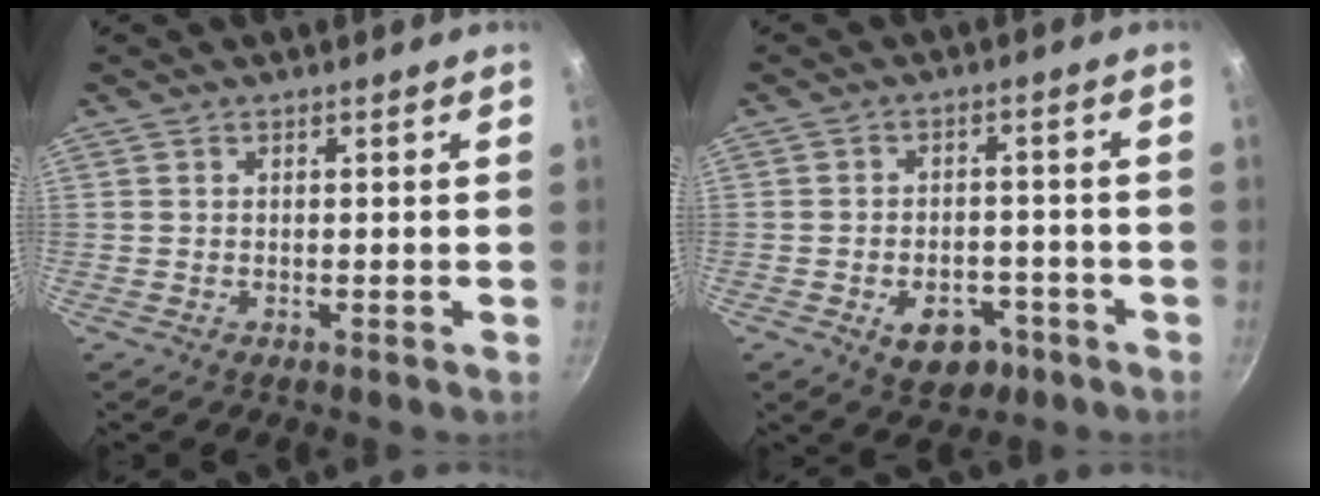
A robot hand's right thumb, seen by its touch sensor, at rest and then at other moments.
{"total": 8.4, "force": [-3.7, 5.7, 4.8], "torque": [-0.041, 0.022, -0.046]}